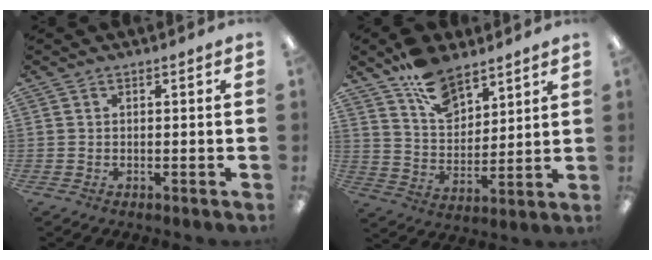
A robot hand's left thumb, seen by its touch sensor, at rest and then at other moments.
{"total": 12.0, "force": [8.6, 6.4, 5.3], "torque": [-0.090, -0.049, 0.162]}